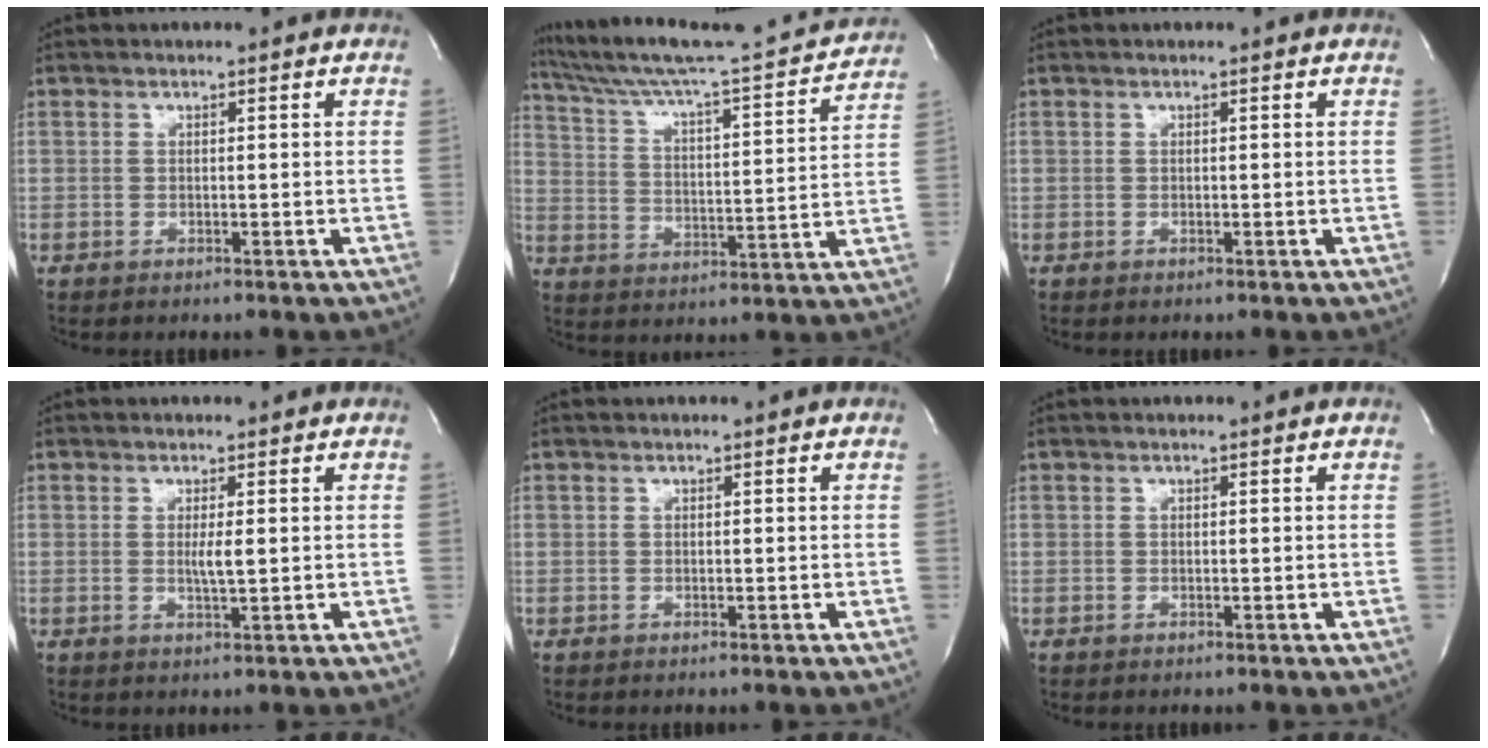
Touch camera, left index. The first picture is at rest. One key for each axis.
{"total": 21.2, "fx": 19.9, "fy": 0.0, "fz": 7.3, "tx": -0.125, "ty": -0.034, "tz": 0.286}
{"total": 0.0}
{"total": 2.1, "fx": 0.1, "fy": 0.0, "fz": 2.1, "tx": -0.042, "ty": -0.006, "tz": 0.002}
{"total": 0.0}
{"total": 0.0}